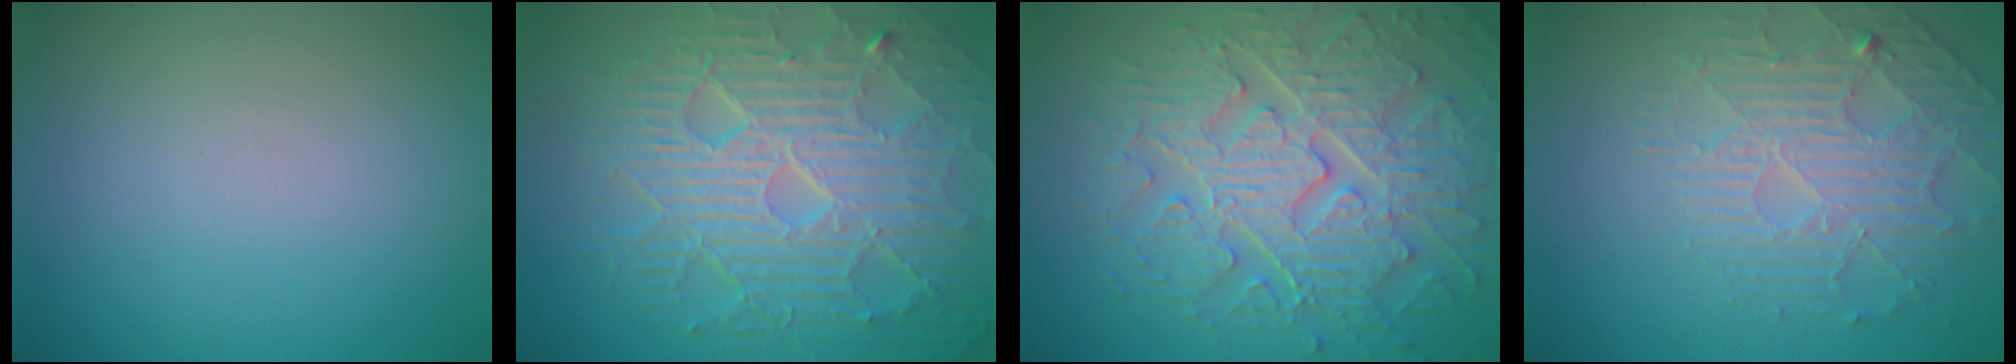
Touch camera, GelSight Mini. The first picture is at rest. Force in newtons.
{"total": 10.5, "press": 6.7, "slide": 8.1}
{"total": 9.1, "press": 6.6, "slide": 6.2}
{"total": 4.6, "press": 3.6, "slide": 3.0}